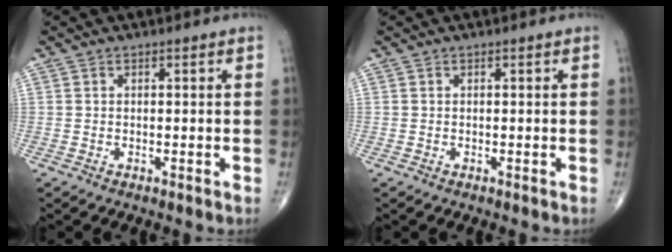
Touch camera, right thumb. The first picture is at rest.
{"total": 0.0}